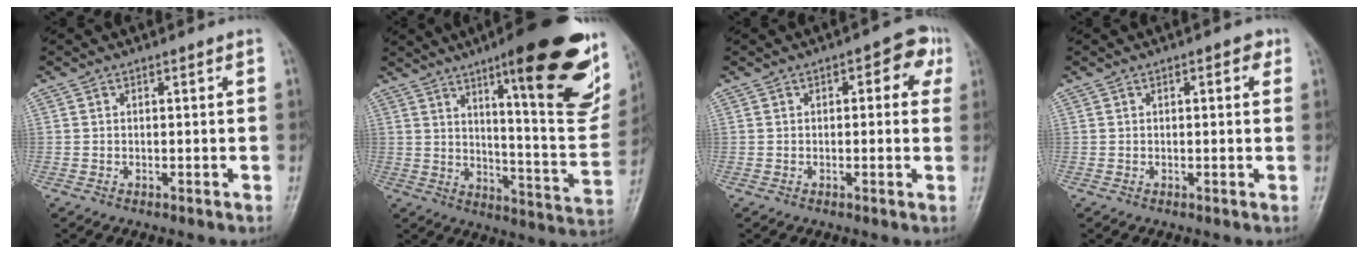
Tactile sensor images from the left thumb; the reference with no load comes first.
{"total": 27.3, "force": [14.6, 6.1, 22.2], "torque": [-0.262, -0.059, 0.209]}
{"total": 5.7, "force": [1.7, 3.1, 4.5], "torque": [-0.020, 0.010, 0.010]}
{"total": 2.4, "force": [1.0, 1.2, 1.9], "torque": [-0.017, 0.001, 0.007]}